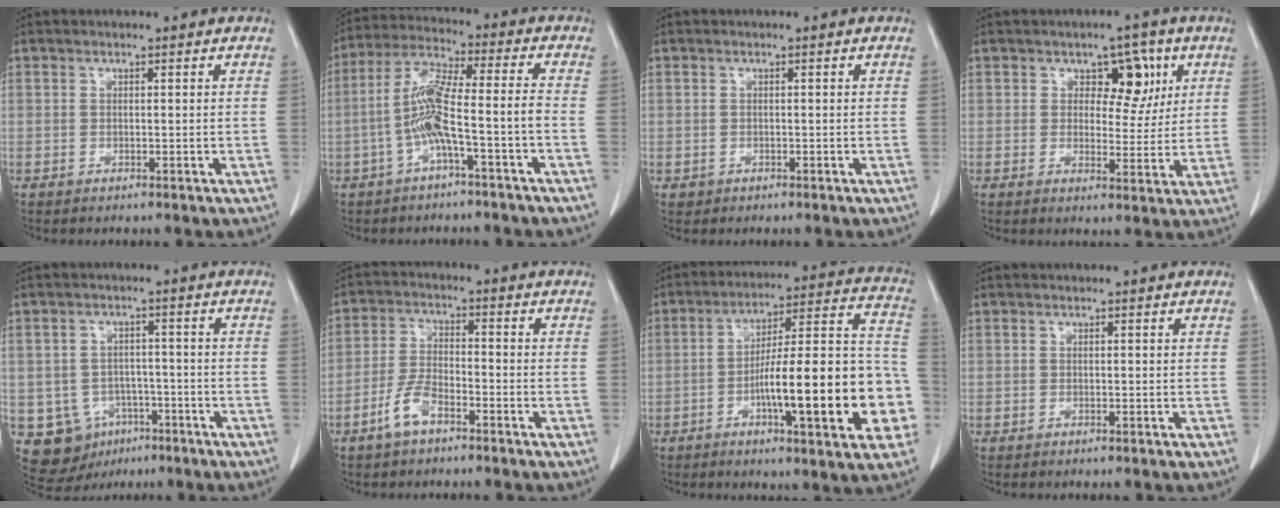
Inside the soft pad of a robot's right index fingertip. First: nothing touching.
{"total": 8.9, "force": [-2.9, 0.4, 8.4], "torque": [-0.175, 0.025, -0.057]}
{"total": 0.9, "force": [-0.3, 0.8, 0.1], "torque": [-0.004, 0.004, -0.003]}
{"total": 6.4, "force": [2.5, 3.9, 4.3], "torque": [-0.046, 0.011, 0.035]}
{"total": 9.3, "force": [-3.9, 8.1, 2.5], "torque": [-0.051, 0.014, -0.045]}
{"total": 5.6, "force": [-3.6, 2.0, 3.7], "torque": [-0.086, 0.003, -0.071]}
{"total": 21.9, "force": [-6.1, 3.4, 20.7], "torque": [-0.246, 0.027, -0.084]}
{"total": 0.0}